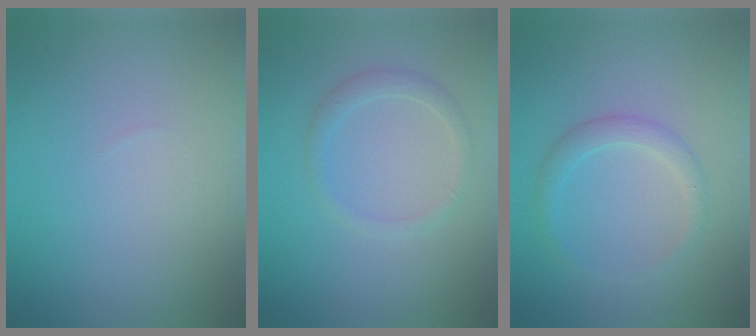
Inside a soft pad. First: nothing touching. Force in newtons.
{"total": 1.5, "press": 1.5, "slide": 0.1}
{"total": 1.9, "press": 1.9, "slide": 0.2}